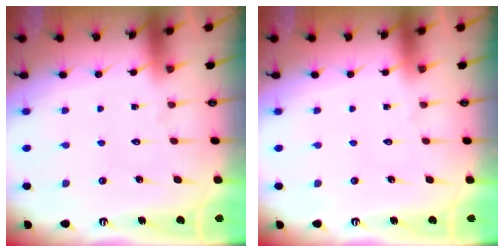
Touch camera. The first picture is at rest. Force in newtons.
{"total": 0.0}